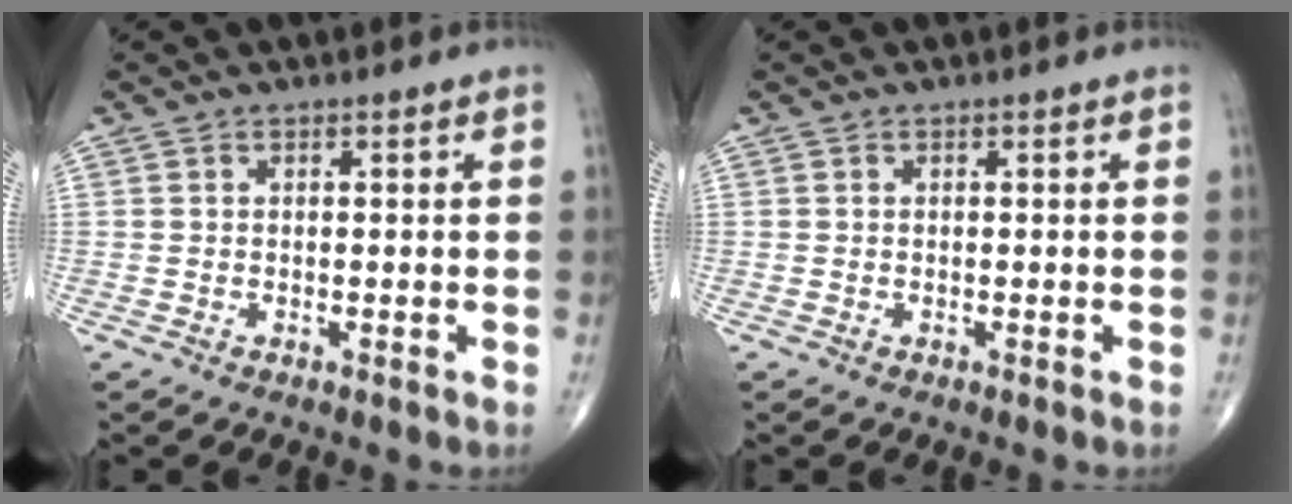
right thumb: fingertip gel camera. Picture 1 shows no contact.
{"total": 0.0}